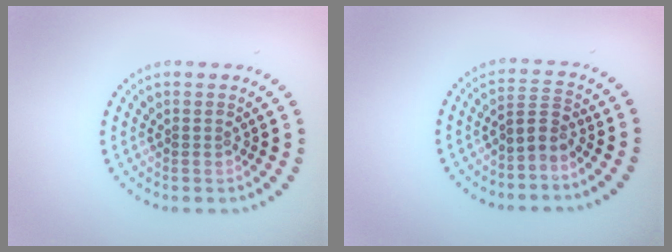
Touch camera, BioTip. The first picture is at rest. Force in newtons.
{"total": 2.1, "press": 1.5, "slide": 1.6}